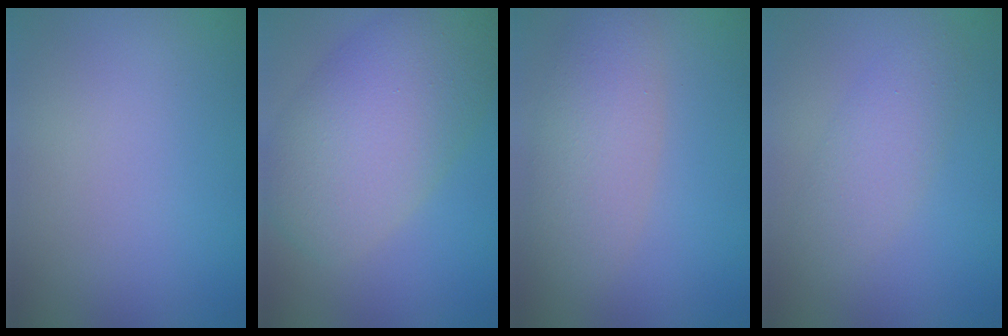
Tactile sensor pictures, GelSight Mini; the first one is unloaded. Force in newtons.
{"total": 9.2, "press": 9.2, "slide": 0.4}
{"total": 4.2, "press": 4.2, "slide": 0.3}
{"total": 2.7, "press": 2.7, "slide": 0.1}